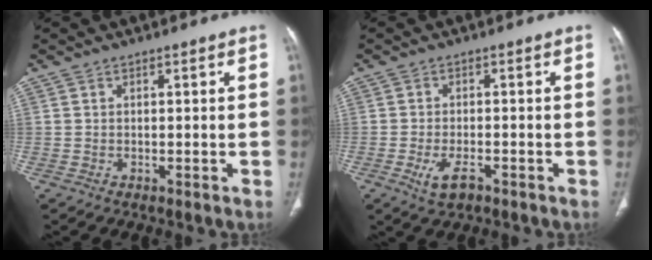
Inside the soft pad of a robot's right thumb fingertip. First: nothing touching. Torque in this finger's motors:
{"motor_torque": [0.02, 0.01, -0.09, -0.01, 0.02]}